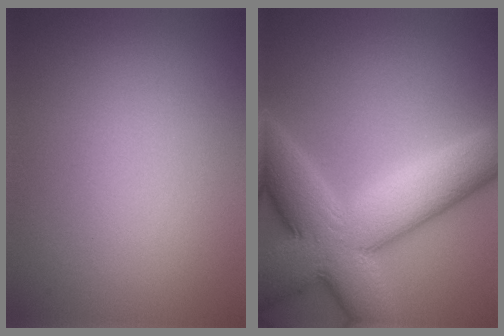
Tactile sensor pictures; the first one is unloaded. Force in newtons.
{"total": 11.6, "press": 11.6, "slide": 0.1}